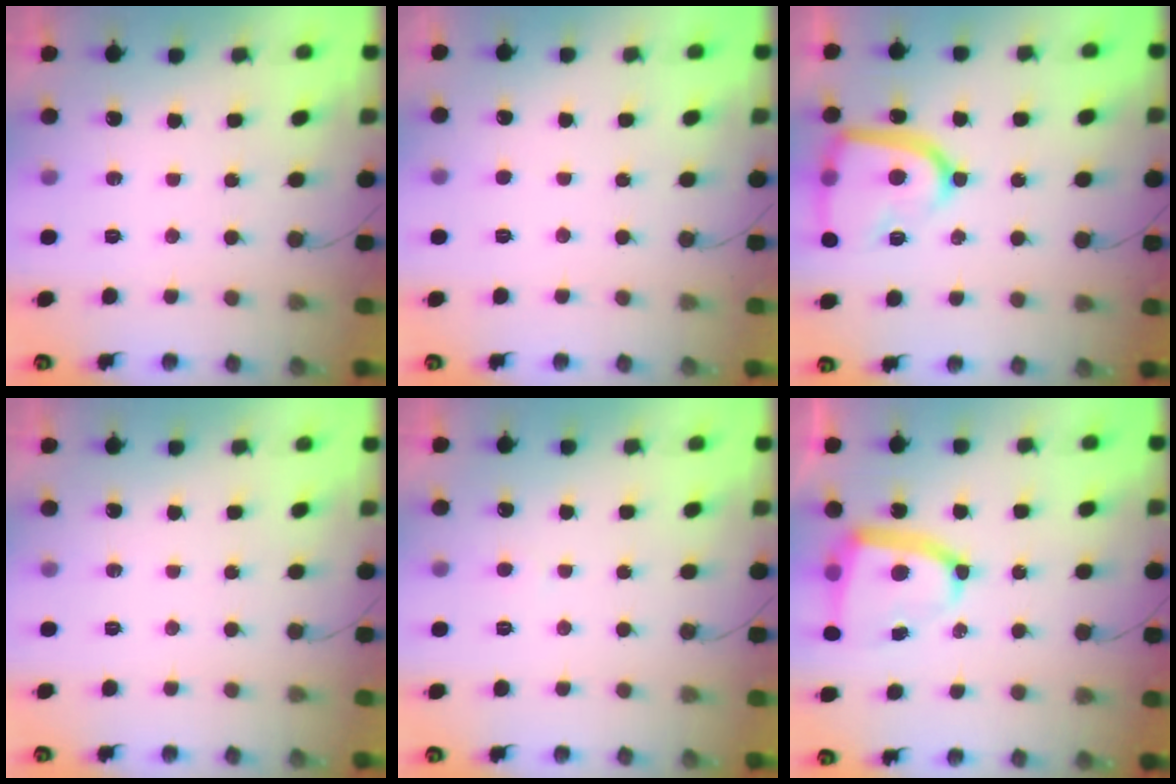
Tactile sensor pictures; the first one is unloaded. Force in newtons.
{"total": 2.5, "press": 2.5, "slide": 0.3}
{"total": 18.1, "press": 18.0, "slide": 1.4}
{"total": 0.0}
{"total": 2.6, "press": 2.6, "slide": 0.3}
{"total": 12.8, "press": 12.5, "slide": 2.3}